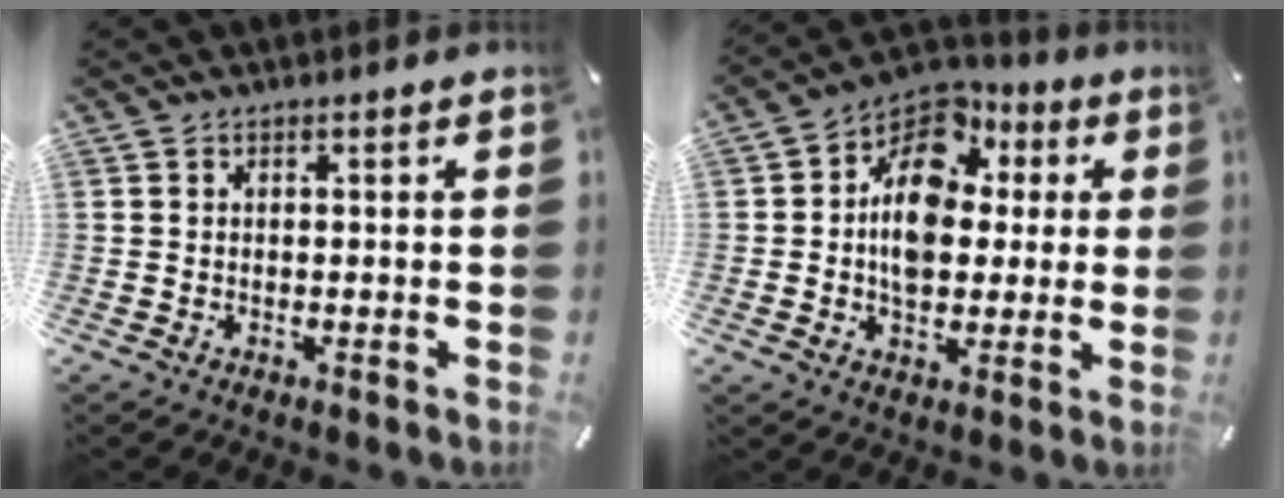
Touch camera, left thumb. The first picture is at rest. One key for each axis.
{"total": 13.6, "fx": 1.0, "fy": 10.6, "fz": 8.5, "tx": -0.159, "ty": -0.006, "tz": 0.016}